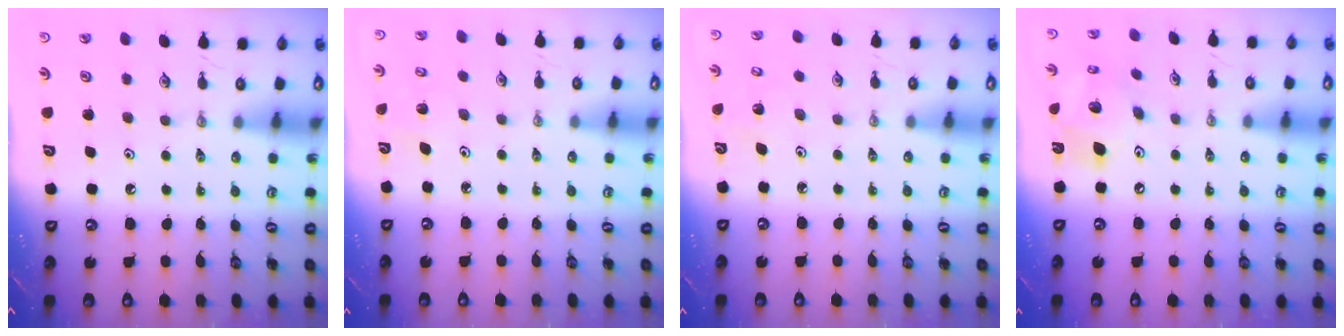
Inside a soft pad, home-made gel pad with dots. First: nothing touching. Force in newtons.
{"total": 3.3, "press": 3.3, "slide": 0.3}
{"total": 2.0, "press": 2.0, "slide": 0.2}
{"total": 15.2, "press": 15.1, "slide": 2.1}